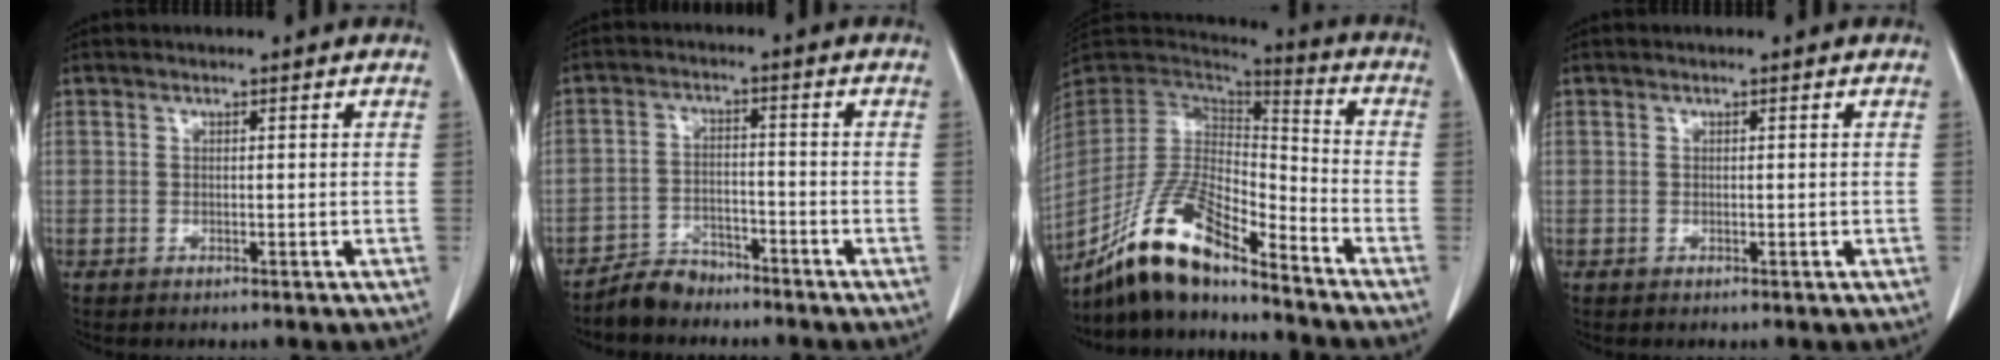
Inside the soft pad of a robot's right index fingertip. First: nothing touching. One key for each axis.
{"total": 4.6, "fx": -4.3, "fy": 1.6, "fz": 0.4, "tx": -0.009, "ty": -0.002, "tz": -0.078}
{"total": 15.3, "fx": -12.2, "fy": 3.2, "fz": 8.7, "tx": -0.168, "ty": 0.006, "tz": -0.228}
{"total": 0.0}